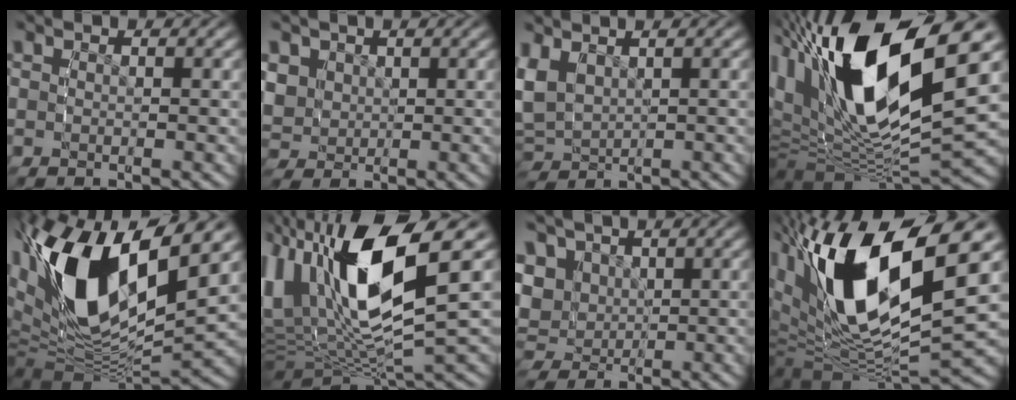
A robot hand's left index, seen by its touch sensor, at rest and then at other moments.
{"total": 4.5, "force": [0.3, 4.2, 1.6], "torque": [-0.057, -0.021, 0.015]}
{"total": 5.9, "force": [-0.7, 5.3, 2.6], "torque": [-0.098, -0.035, -0.002]}
{"total": 19.9, "force": [2.6, 12.5, 15.2], "torque": [-0.315, -0.022, 0.044]}
{"total": 15.4, "force": [1.6, 9.4, 12.1], "torque": [-0.277, -0.033, 0.031]}
{"total": 14.9, "force": [0.3, 9.1, 11.7], "torque": [-0.218, -0.009, 0.004]}
{"total": 8.5, "force": [0.8, 7.7, 3.4], "torque": [-0.099, -0.021, 0.010]}
{"total": 18.2, "force": [0.9, 11.1, 14.4], "torque": [-0.297, -0.033, 0.022]}